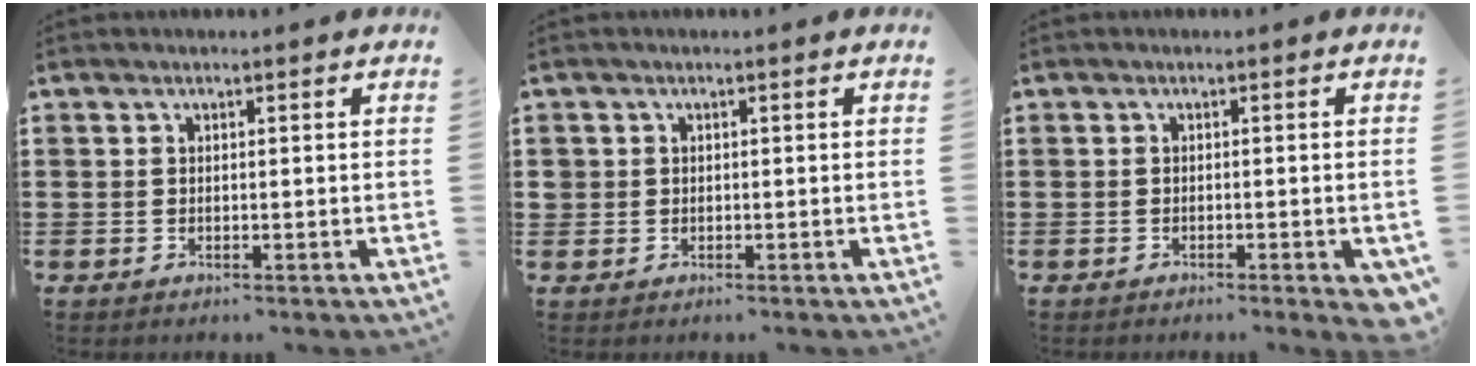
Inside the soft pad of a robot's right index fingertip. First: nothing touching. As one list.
[{"total": 1.1, "force": [-0.1, 1.1, 0.1], "torque": [-0.005, 0.004, -0.003]}, {"total": 1.2, "force": [-0.9, 0.1, 0.8], "torque": [-0.014, -0.002, -0.016]}]